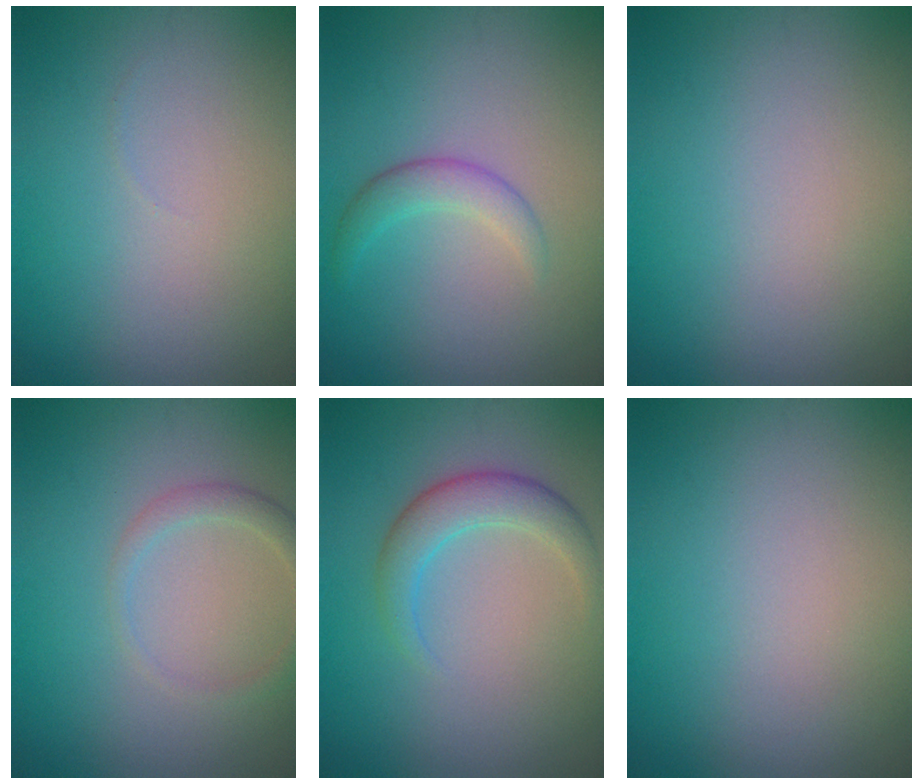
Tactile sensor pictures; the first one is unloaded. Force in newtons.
{"total": 2.1, "press": 2.1, "slide": 0.1}
{"total": 0.0}
{"total": 1.7, "press": 1.7, "slide": 0.1}
{"total": 3.0, "press": 3.0, "slide": 0.1}
{"total": 0.0}